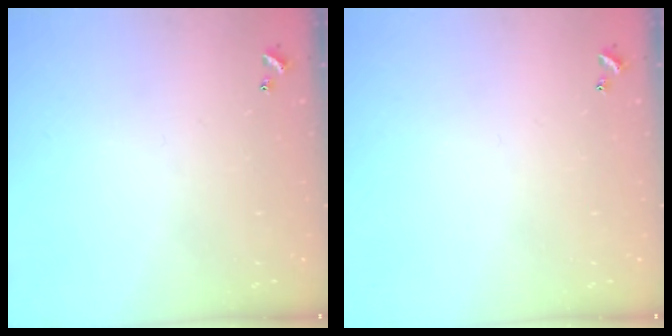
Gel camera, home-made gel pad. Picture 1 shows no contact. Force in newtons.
{"total": 0.0}